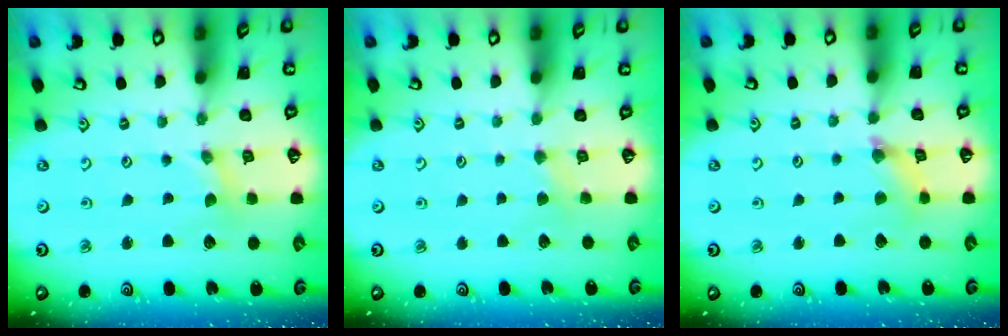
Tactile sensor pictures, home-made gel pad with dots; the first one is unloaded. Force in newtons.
{"total": 2.4, "press": 2.3, "slide": 0.3}
{"total": 2.9, "press": 2.9, "slide": 0.4}